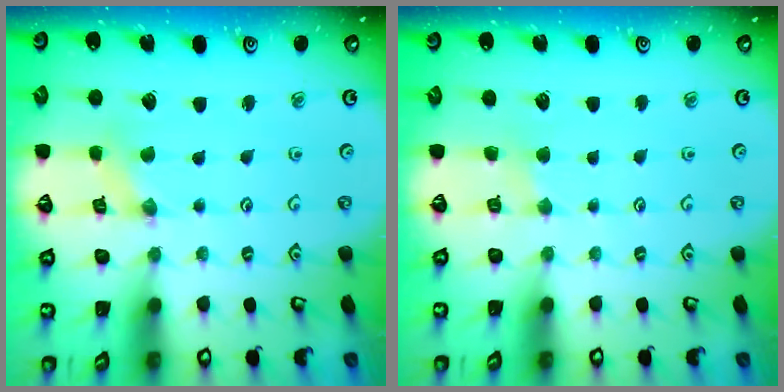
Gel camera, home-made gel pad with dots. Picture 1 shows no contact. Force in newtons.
{"total": 1.6, "press": 1.6, "slide": 0.3}